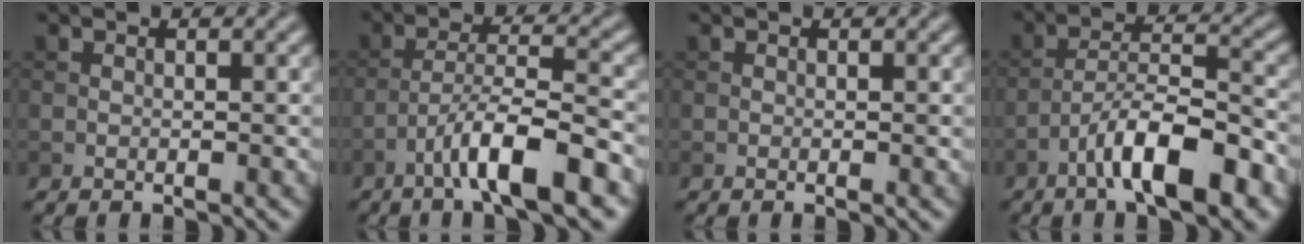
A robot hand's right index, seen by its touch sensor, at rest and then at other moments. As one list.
[{"total": 7.2, "force": [-4.1, 1.2, 5.8], "torque": [-0.098, 0.014, -0.071]}, {"total": 0.0}, {"total": 7.8, "force": [-4.4, 2.0, 6.2], "torque": [-0.102, 0.014, -0.075]}]